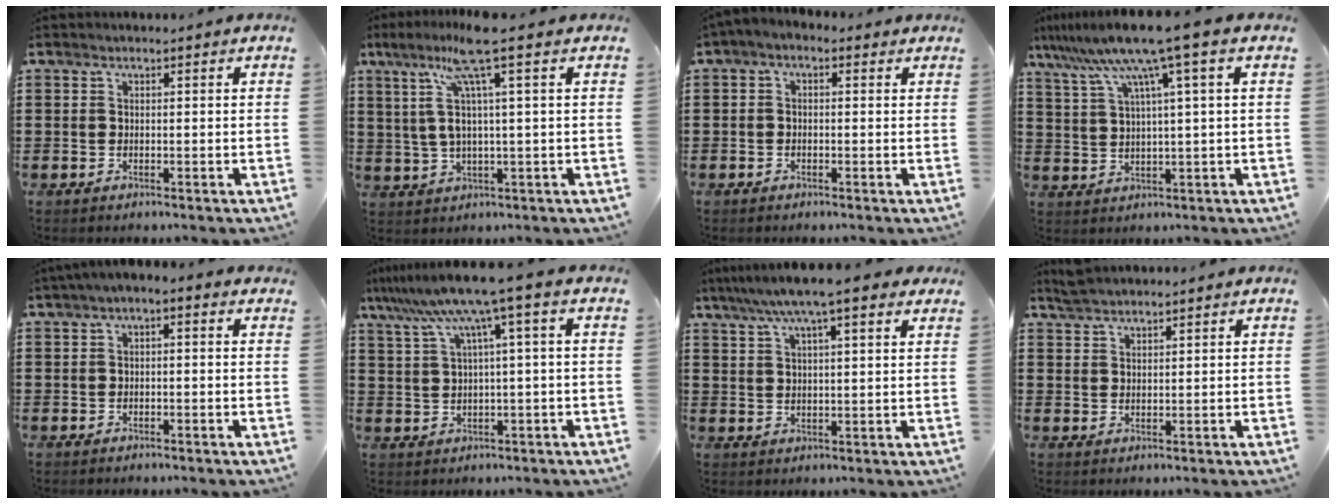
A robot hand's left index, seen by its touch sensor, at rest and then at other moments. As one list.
[{"total": 8.4, "force": [3.7, 0.0, 7.6], "torque": [-0.169, -0.009, 0.057]}, {"total": 1.2, "force": [-1.0, 0.5, 0.6], "torque": [-0.019, 0.001, -0.023]}, {"total": 9.4, "force": [5.6, -0.8, 7.4], "torque": [-0.168, -0.024, 0.090]}, {"total": 1.5, "force": [-0.9, 0.5, 1.1], "torque": [-0.027, -0.002, -0.022]}, {"total": 8.1, "force": [3.5, -0.5, 7.3], "torque": [-0.154, -0.020, 0.056]}, {"total": 7.6, "force": [5.8, 1.1, 4.7], "torque": [-0.099, -0.009, 0.100]}, {"total": 2.5, "force": [2.5, 0.2, 0.4], "torque": [-0.013, 0.001, 0.049]}]